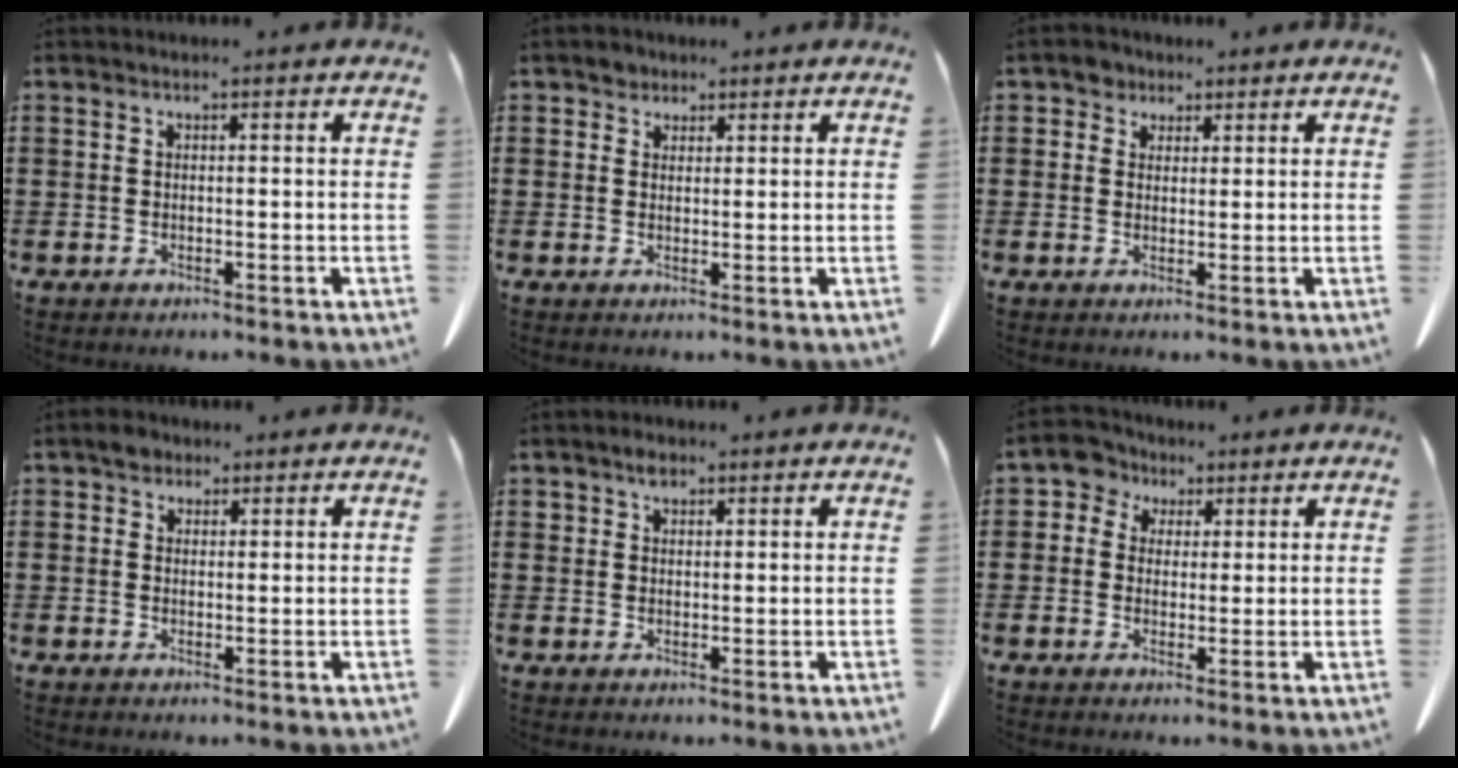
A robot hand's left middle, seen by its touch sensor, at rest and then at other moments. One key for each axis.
{"total": 1.8, "fx": 1.4, "fy": 1.1, "fz": 0.2, "tx": 0.000, "ty": 0.002, "tz": 0.025}
{"total": 2.1, "fx": 1.6, "fy": 1.5, "fz": 0.2, "tx": -0.003, "ty": 0.004, "tz": 0.028}
{"total": 2.2, "fx": 1.7, "fy": 1.4, "fz": 0.4, "tx": -0.006, "ty": 0.005, "tz": 0.030}
{"total": 2.0, "fx": 1.4, "fy": 1.1, "fz": 0.8, "tx": -0.011, "ty": 0.000, "tz": 0.025}
{"total": 3.8, "fx": 1.7, "fy": 3.3, "fz": 0.5, "tx": -0.033, "ty": 0.009, "tz": 0.027}